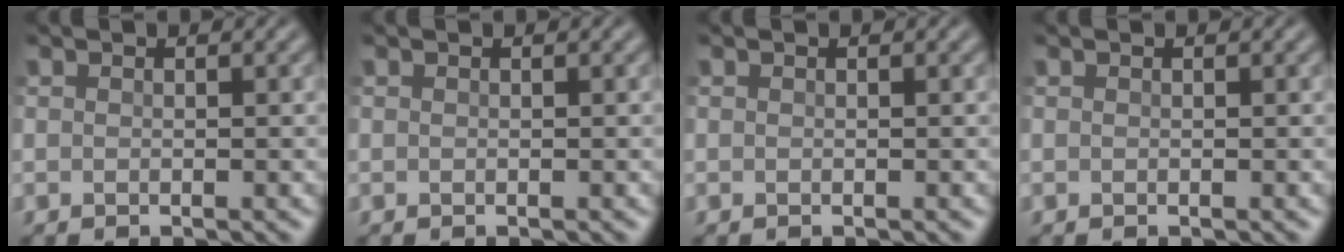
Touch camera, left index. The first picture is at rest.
{"total": 0.0}
{"total": 0.0}
{"total": 0.0}